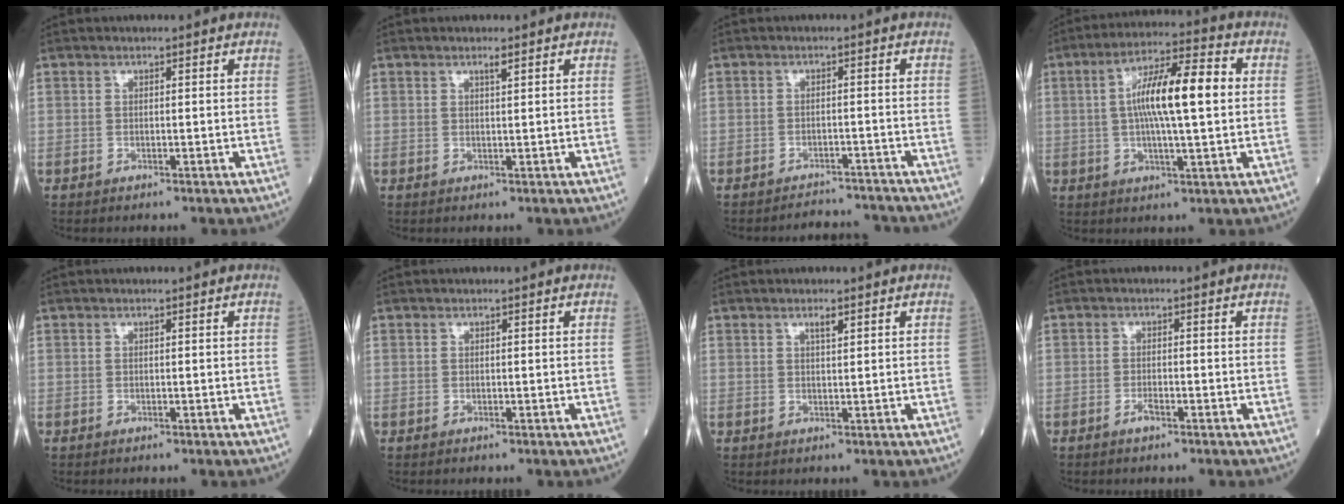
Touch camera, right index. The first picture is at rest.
{"total": 0.9, "force": [0.6, -0.1, 0.7], "torque": [-0.013, -0.001, 0.011]}
{"total": 5.7, "force": [-5.6, 0.8, -0.3], "torque": [0.010, 0.008, -0.074]}
{"total": 12.5, "force": [1.4, 1.8, 12.3], "torque": [-0.214, 0.022, 0.018]}
{"total": 0.0}
{"total": 0.0}
{"total": 1.3, "force": [0.8, 0.1, 1.0], "torque": [-0.020, -0.001, 0.014]}
{"total": 1.4, "force": [-0.9, 0.3, 1.1], "torque": [-0.022, 0.000, -0.016]}